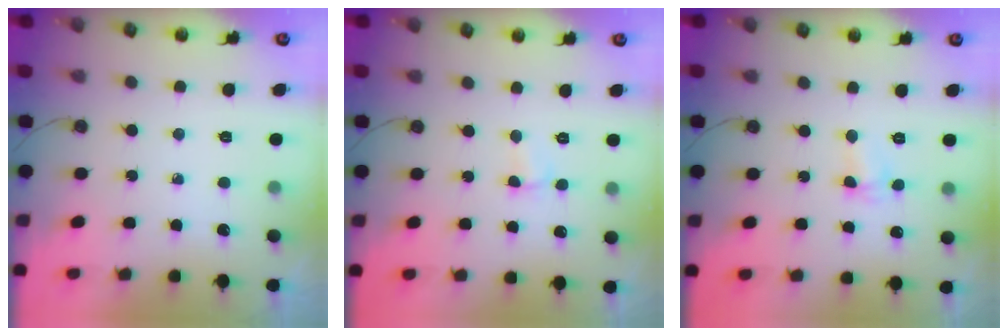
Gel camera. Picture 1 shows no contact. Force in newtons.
{"total": 4.3, "press": 2.6, "slide": 3.4}
{"total": 3.6, "press": 3.5, "slide": 0.7}